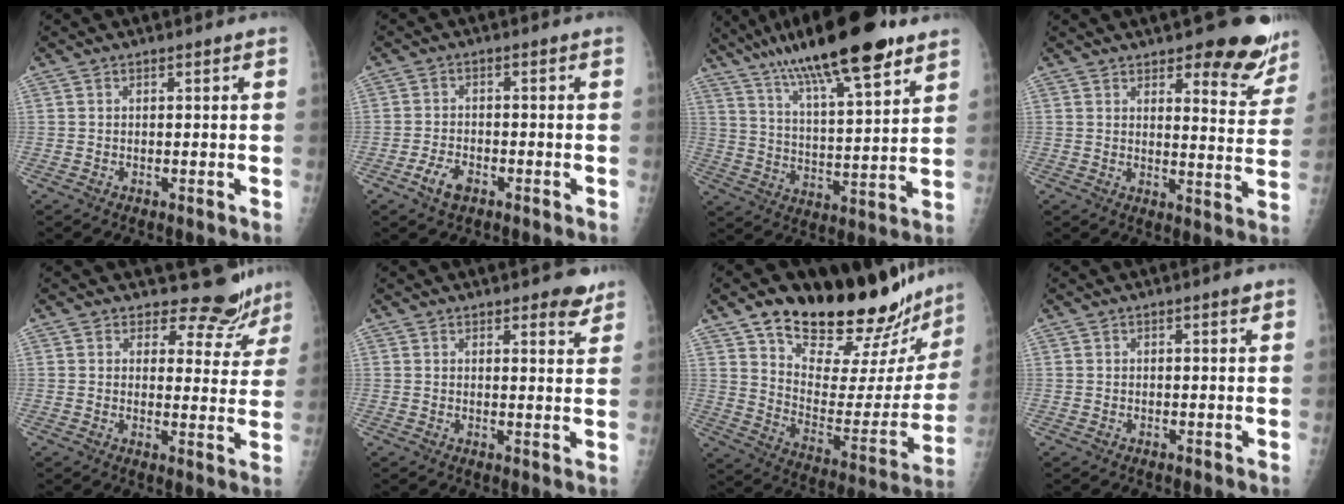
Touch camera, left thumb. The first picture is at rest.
{"total": 4.0, "force": [-2.2, 2.2, 2.5], "torque": [-0.047, 0.009, -0.038]}
{"total": 21.9, "force": [14.6, 5.0, 15.6], "torque": [-0.258, -0.040, 0.242]}
{"total": 12.2, "force": [8.7, 4.3, 7.3], "torque": [-0.044, -0.057, 0.107]}
{"total": 8.6, "force": [7.9, 3.4, 0.1], "torque": [0.037, -0.066, 0.082]}
{"total": 4.0, "force": [3.2, 1.4, 2.0], "torque": [-0.005, -0.021, 0.039]}
{"total": 27.2, "force": [22.2, 8.5, 13.2], "torque": [-0.157, -0.128, 0.322]}
{"total": 0.7, "force": [0.5, 0.1, 0.6], "torque": [-0.007, -0.002, 0.006]}